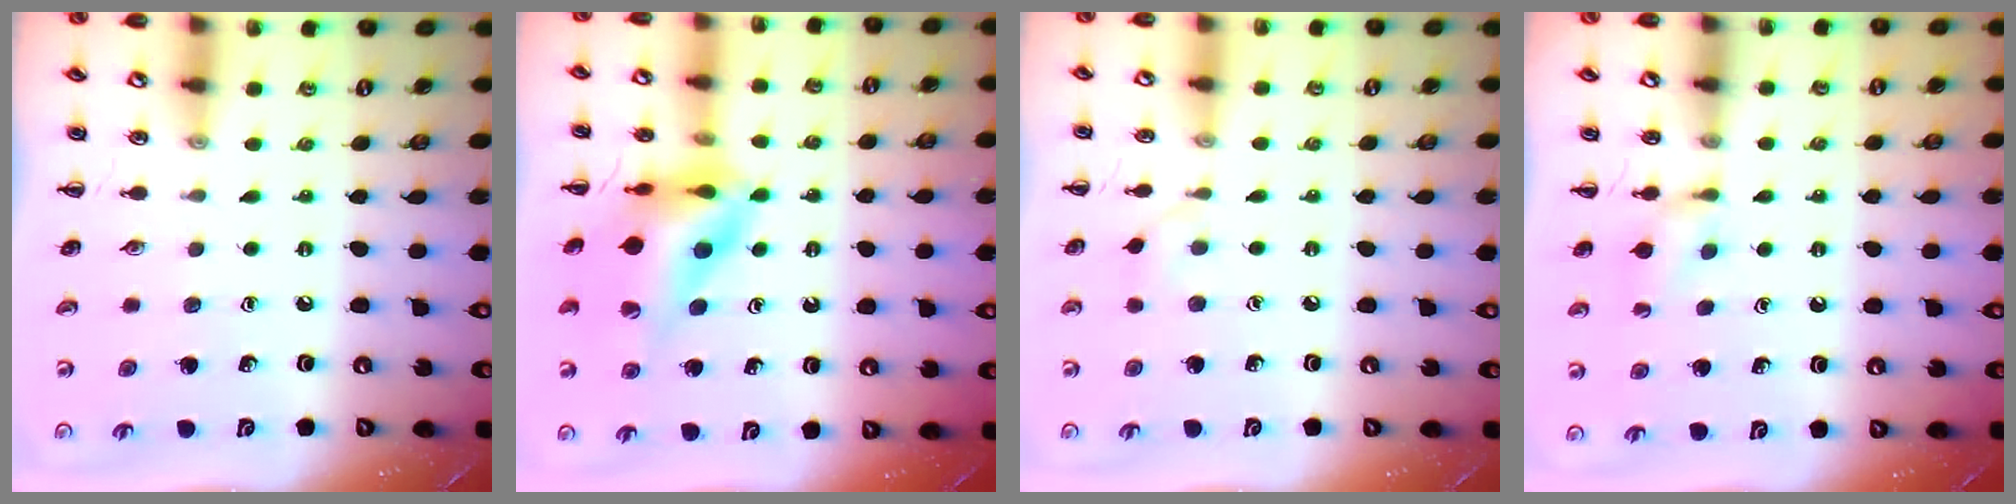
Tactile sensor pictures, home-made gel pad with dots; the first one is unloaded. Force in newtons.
{"total": 13.1, "press": 12.5, "slide": 4.0}
{"total": 2.7, "press": 2.5, "slide": 1.2}
{"total": 6.0, "press": 5.7, "slide": 2.0}